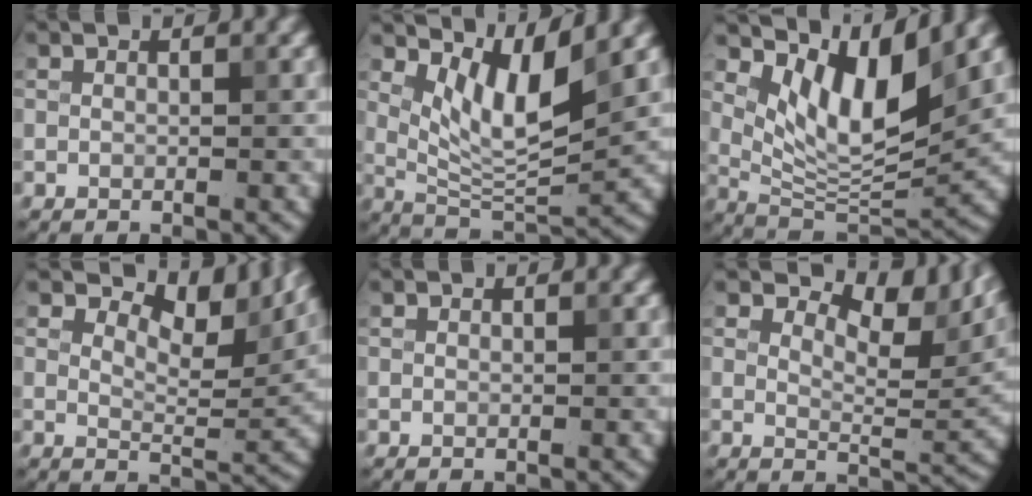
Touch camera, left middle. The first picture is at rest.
{"total": 5.7, "force": [2.8, 1.8, 4.6], "torque": [-0.089, -0.017, 0.055]}
{"total": 7.7, "force": [4.1, 2.9, 5.9], "torque": [-0.104, -0.017, 0.077]}
{"total": 8.6, "force": [6.0, 3.3, 5.2], "torque": [-0.077, 0.005, 0.086]}
{"total": 0.0}
{"total": 8.7, "force": [5.5, 3.4, 5.8], "torque": [-0.085, 0.005, 0.086]}